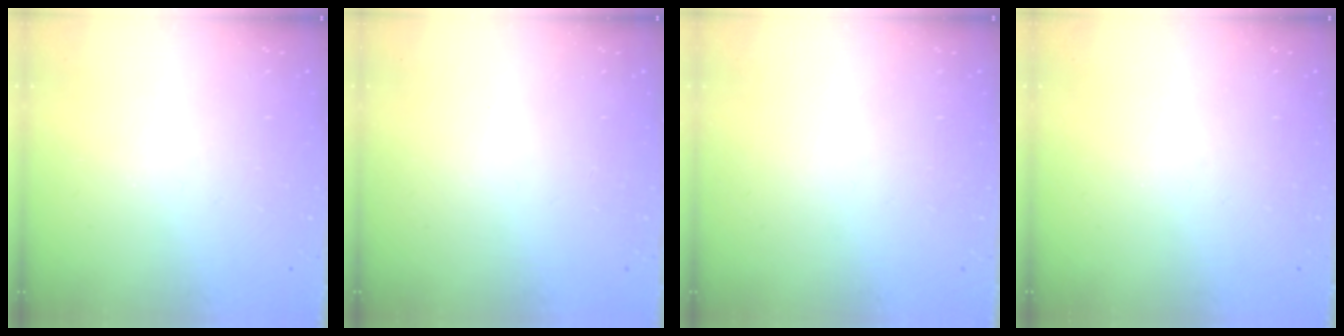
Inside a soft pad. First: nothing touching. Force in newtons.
{"total": 1.6, "press": 1.5, "slide": 0.1}
{"total": 1.5, "press": 1.5, "slide": 0.1}
{"total": 0.0}